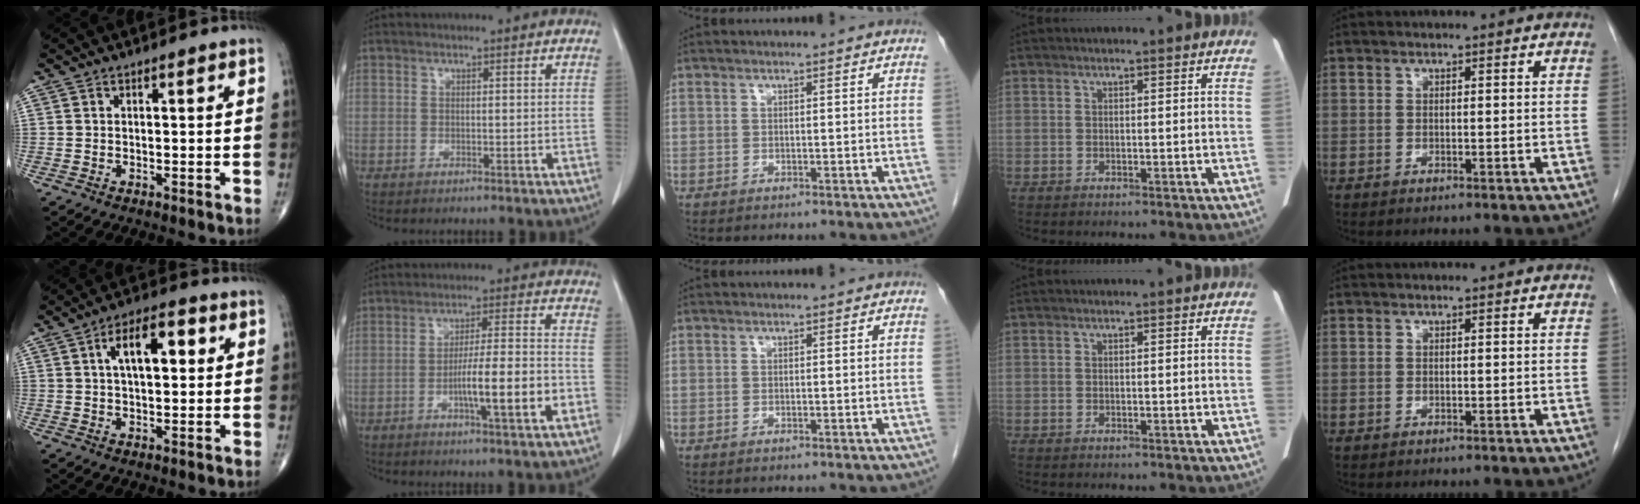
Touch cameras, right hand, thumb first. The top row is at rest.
{"thumb": {"total": 10.0, "force": [2.7, 4.7, 8.4], "torque": [-0.119, 0.013, 0.037]}, "index": {"total": 10.5, "force": [-3.5, 0.4, 9.9], "torque": [-0.160, 0.001, -0.057]}}